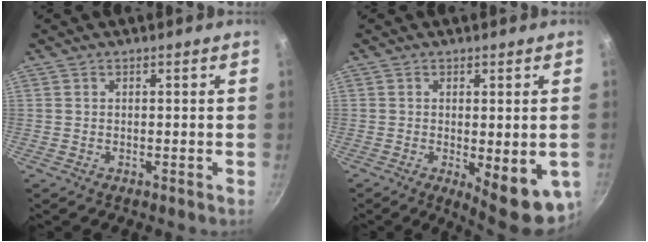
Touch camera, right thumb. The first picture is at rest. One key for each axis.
{"total": 10.8, "fx": -2.2, "fy": 3.3, "fz": 10.1, "tx": -0.108, "ty": -0.009, "tz": -0.018}